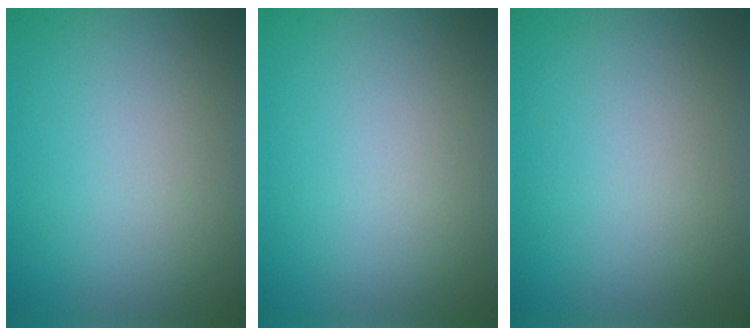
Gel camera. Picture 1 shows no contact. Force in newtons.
{"total": 0.0}
{"total": 0.0}